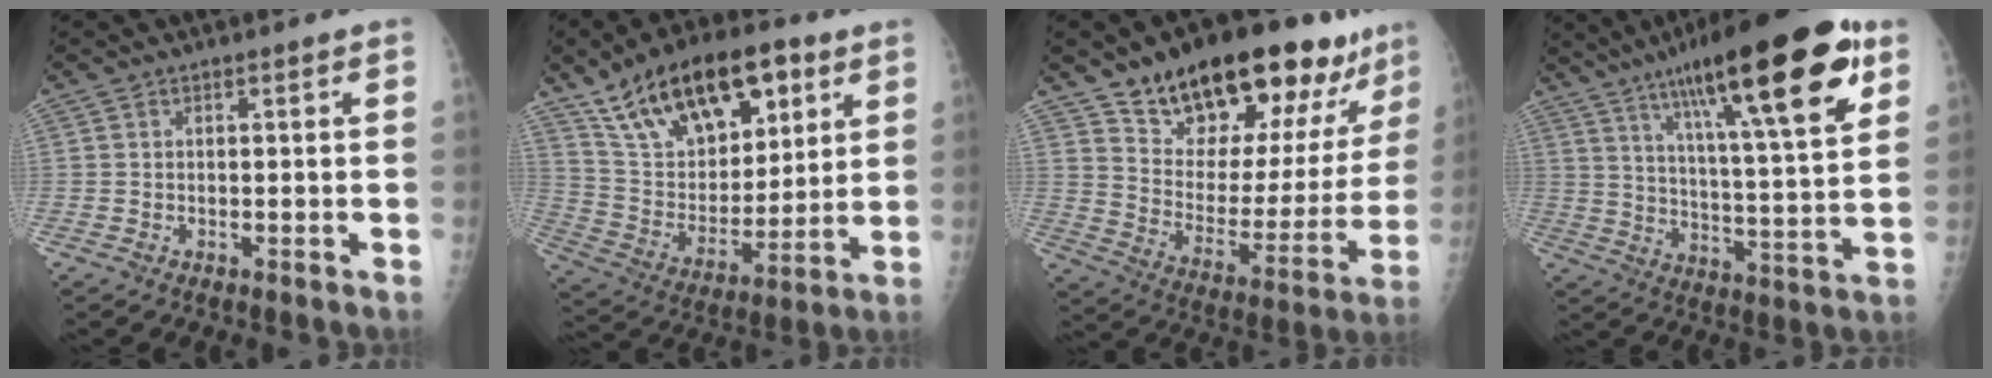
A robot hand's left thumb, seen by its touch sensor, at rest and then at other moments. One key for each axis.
{"total": 23.8, "fx": 13.1, "fy": 12.2, "fz": 15.6, "tx": -0.228, "ty": -0.028, "tz": 0.234}
{"total": 25.0, "fx": 18.0, "fy": 10.0, "fz": 14.1, "tx": -0.170, "ty": -0.079, "tz": 0.277}
{"total": 26.5, "fx": 14.2, "fy": 5.7, "fz": 21.6, "tx": -0.323, "ty": -0.028, "tz": 0.222}